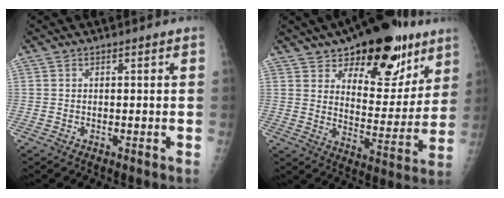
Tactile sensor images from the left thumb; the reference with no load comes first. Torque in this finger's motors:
{"motor_torque": [0.48, 0.63, -0.02, -0.43, 0.10]}